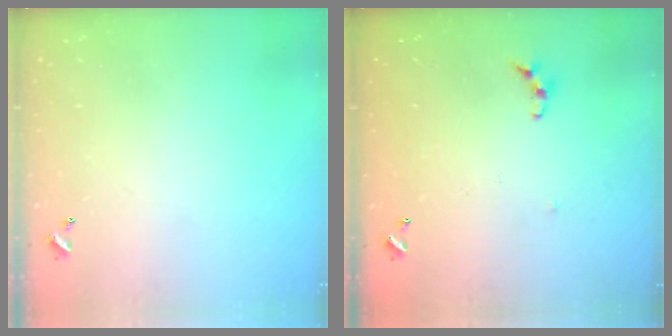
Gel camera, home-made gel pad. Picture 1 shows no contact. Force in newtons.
{"total": 4.6, "press": 4.5, "slide": 0.7}